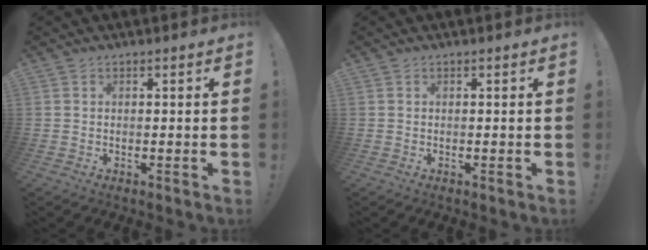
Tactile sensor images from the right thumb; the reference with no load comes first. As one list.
[{"total": 0.0}]